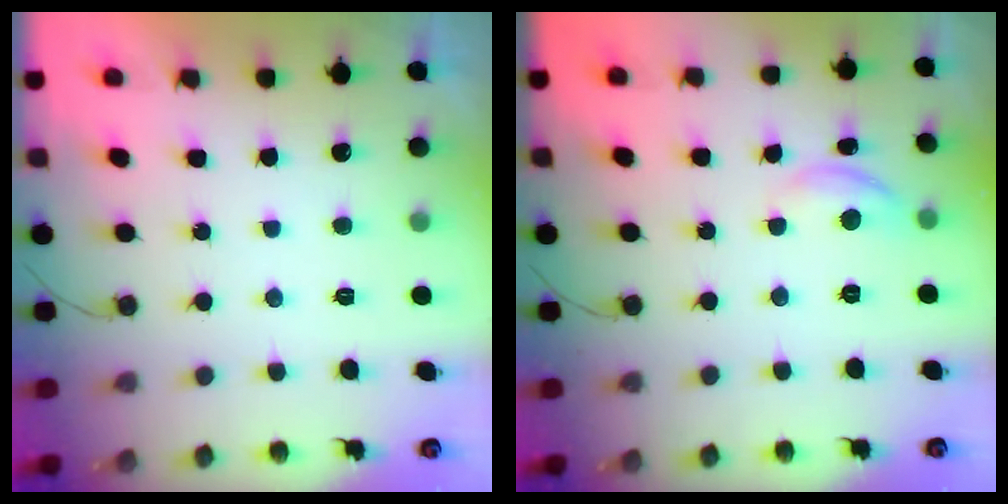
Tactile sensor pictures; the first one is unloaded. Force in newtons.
{"total": 5.5, "press": 5.5, "slide": 0.7}